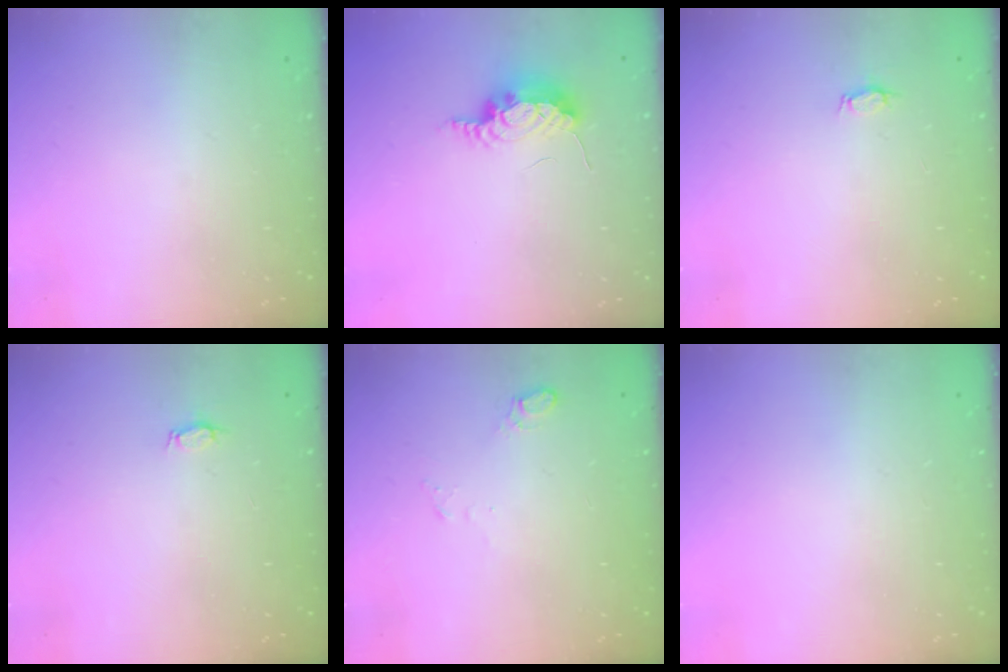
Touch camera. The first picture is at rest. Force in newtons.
{"total": 10.6, "press": 8.5, "slide": 6.4}
{"total": 2.9, "press": 2.9, "slide": 0.4}
{"total": 2.9, "press": 2.9, "slide": 0.4}
{"total": 5.2, "press": 5.2, "slide": 0.8}
{"total": 0.0}